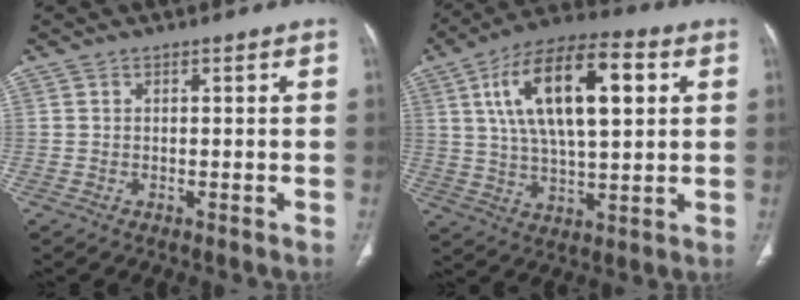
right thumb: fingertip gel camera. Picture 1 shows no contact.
{"total": 20.3, "force": [5.8, 8.7, 17.5], "torque": [-0.293, 0.007, 0.093]}